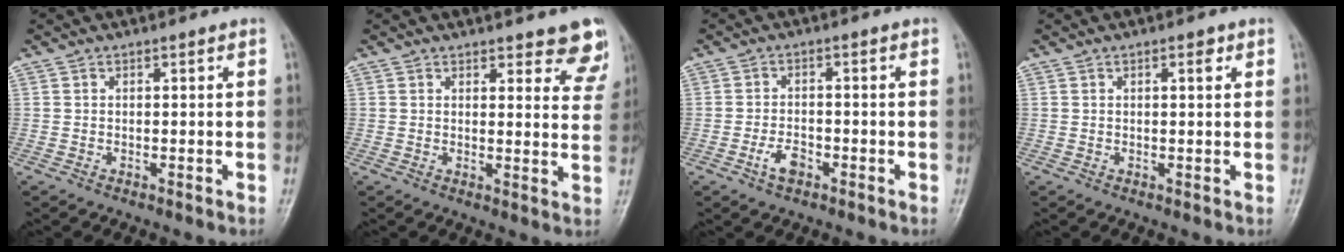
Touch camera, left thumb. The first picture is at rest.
{"total": 8.0, "force": [6.8, 2.6, 3.3], "torque": [0.003, -0.038, 0.059]}
{"total": 3.6, "force": [-1.9, 2.0, 2.3], "torque": [-0.042, 0.013, -0.034]}
{"total": 1.7, "force": [0.8, 0.6, 1.4], "torque": [-0.018, 0.000, 0.009]}